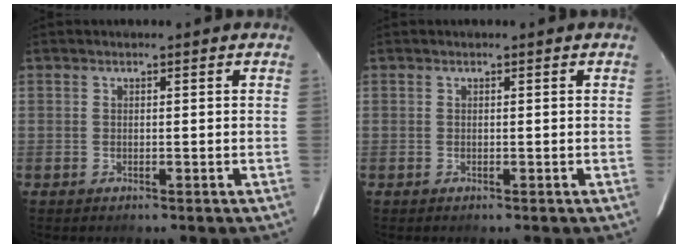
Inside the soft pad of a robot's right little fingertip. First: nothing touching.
{"total": 0.0}